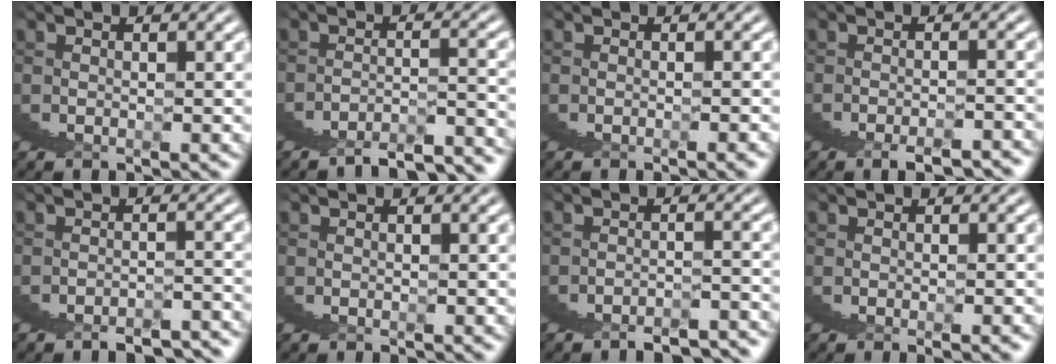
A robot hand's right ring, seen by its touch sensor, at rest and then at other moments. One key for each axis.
{"total": 2.9, "fx": -2.7, "fy": 0.2, "fz": 1.3, "tx": 0.000, "ty": 0.005, "tz": -0.052}
{"total": 1.5, "fx": 0.4, "fy": -1.2, "fz": -0.7, "tx": 0.017, "ty": 0.010, "tz": 0.003}
{"total": 1.6, "fx": -1.1, "fy": -1.2, "fz": -0.1, "tx": 0.021, "ty": 0.010, "tz": -0.024}
{"total": 2.5, "fx": -2.4, "fy": 0.0, "fz": -0.2, "tx": 0.032, "ty": 0.006, "tz": -0.046}
{"total": 0.0}
{"total": 2.4, "fx": -2.4, "fy": -0.2, "fz": -0.2, "tx": 0.032, "ty": 0.009, "tz": -0.047}
{"total": 1.5, "fx": 0.6, "fy": -1.3, "fz": -0.4, "tx": 0.016, "ty": 0.012, "tz": 0.006}